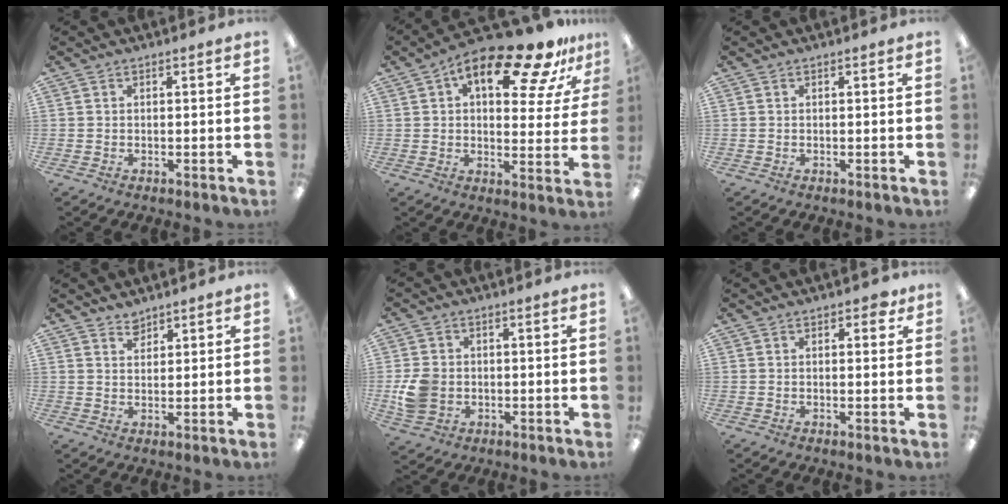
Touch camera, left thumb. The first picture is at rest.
{"total": 18.1, "force": [10.6, 7.4, 12.6], "torque": [-0.184, -0.052, 0.170]}
{"total": 0.0}
{"total": 2.9, "force": [2.7, 1.2, 0.2], "torque": [-0.001, -0.014, 0.051]}
{"total": 7.6, "force": [-0.8, 6.4, 4.0], "torque": [-0.074, 0.010, -0.012]}
{"total": 2.2, "force": [1.2, 1.3, 1.4], "torque": [-0.014, -0.001, 0.016]}